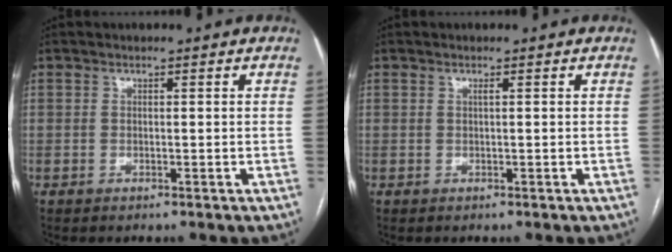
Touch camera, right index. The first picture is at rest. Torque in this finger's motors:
{"motor_torque": [-0.06, -0.02, 0.03, 0.02]}